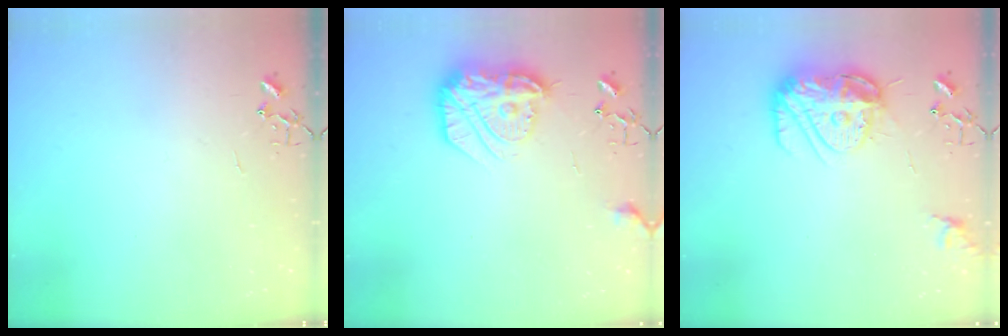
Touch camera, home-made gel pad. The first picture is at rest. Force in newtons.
{"total": 17.2, "press": 17.2, "slide": 1.1}
{"total": 14.7, "press": 14.7, "slide": 1.0}